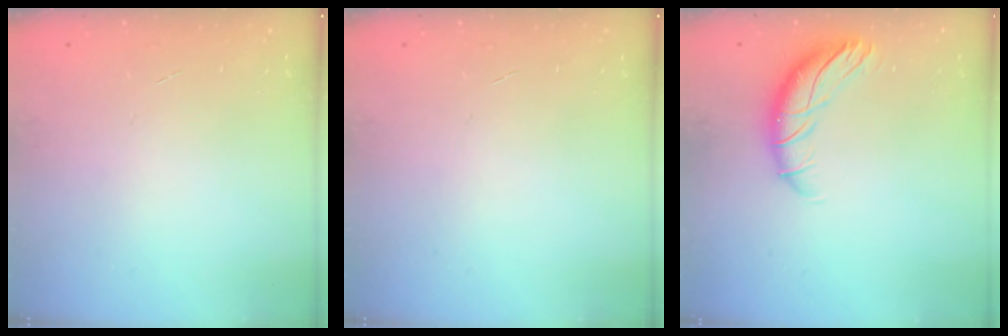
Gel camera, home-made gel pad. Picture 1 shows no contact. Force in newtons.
{"total": 0.0}
{"total": 12.1, "press": 11.8, "slide": 2.8}